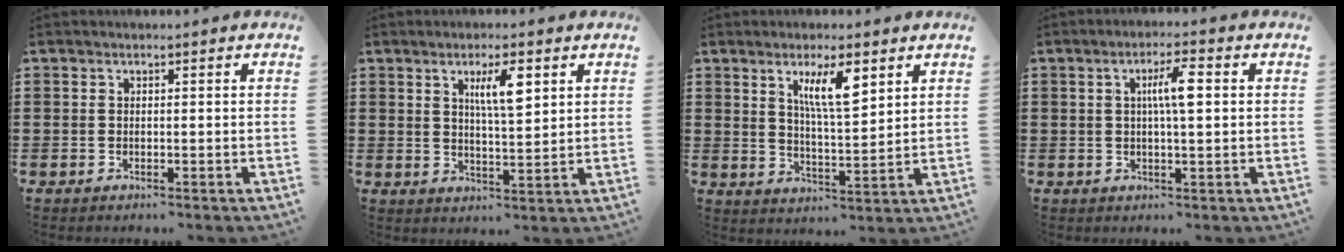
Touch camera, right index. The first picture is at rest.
{"total": 5.8, "force": [2.5, 1.5, 5.0], "torque": [-0.090, 0.003, 0.037]}
{"total": 7.8, "force": [3.9, 2.1, 6.4], "torque": [-0.126, 0.005, 0.065]}
{"total": 5.2, "force": [1.2, 1.1, 4.9], "torque": [-0.090, 0.008, 0.013]}